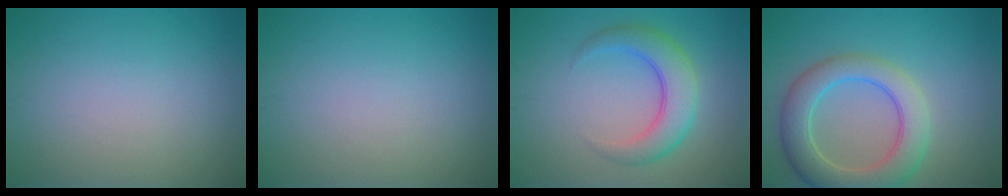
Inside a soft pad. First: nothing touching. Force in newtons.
{"total": 0.0}
{"total": 4.7, "press": 4.7, "slide": 0.2}
{"total": 6.5, "press": 6.5, "slide": 0.7}